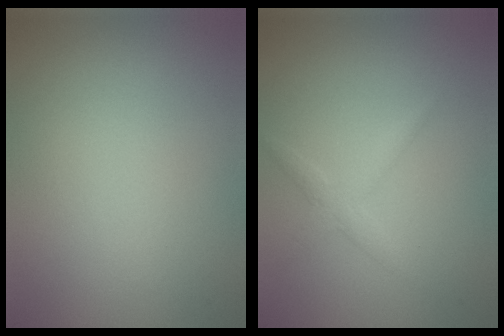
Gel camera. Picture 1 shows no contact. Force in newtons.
{"total": 1.7, "press": 1.7, "slide": 0.1}